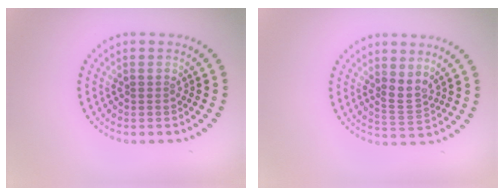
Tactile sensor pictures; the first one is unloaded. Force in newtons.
{"total": 2.0, "press": 1.4, "slide": 1.4}